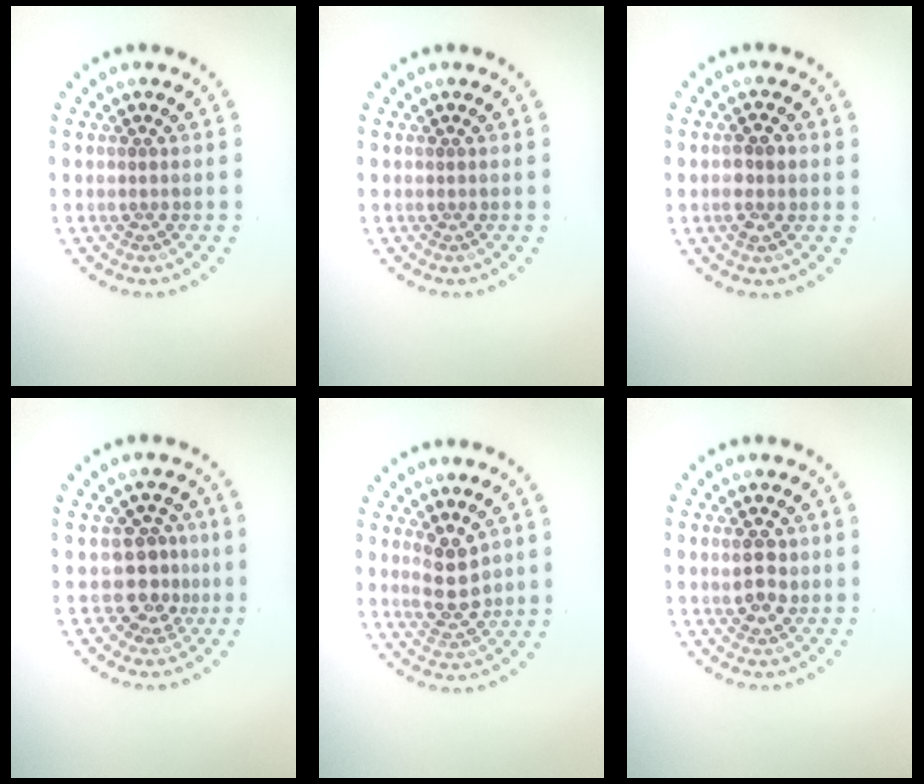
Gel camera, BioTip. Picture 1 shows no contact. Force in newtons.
{"total": 0.0}
{"total": 1.9, "press": 1.9, "slide": 0.3}
{"total": 3.2, "press": 2.8, "slide": 1.5}
{"total": 3.5, "press": 3.4, "slide": 1.0}
{"total": 2.5, "press": 2.4, "slide": 0.3}